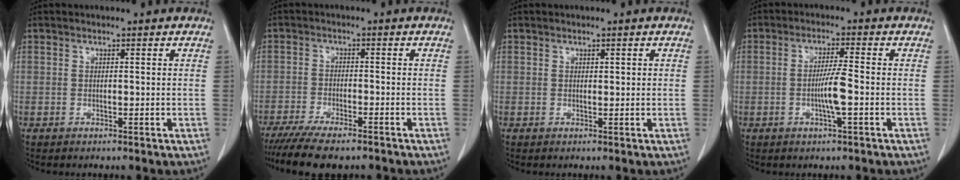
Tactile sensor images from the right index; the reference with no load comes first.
{"total": 10.3, "force": [-8.5, 2.0, 5.4], "torque": [-0.079, -0.014, -0.131]}
{"total": 0.7, "force": [0.3, 0.3, 0.5], "torque": [-0.006, 0.000, 0.005]}
{"total": 4.4, "force": [-0.9, -0.2, 4.3], "torque": [-0.081, -0.001, -0.017]}